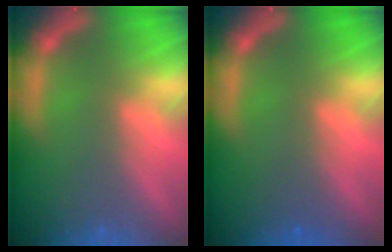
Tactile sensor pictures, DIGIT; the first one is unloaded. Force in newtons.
{"total": 1.0}